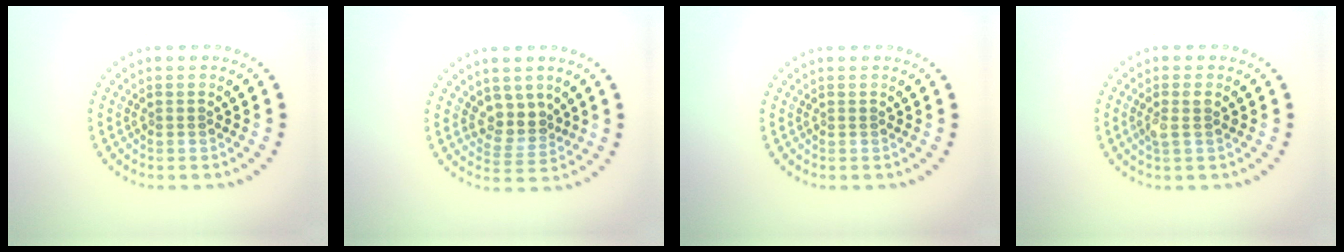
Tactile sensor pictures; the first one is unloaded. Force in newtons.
{"total": 2.8, "press": 2.2, "slide": 1.7}
{"total": 0.0}
{"total": 1.7, "press": 1.6, "slide": 0.5}